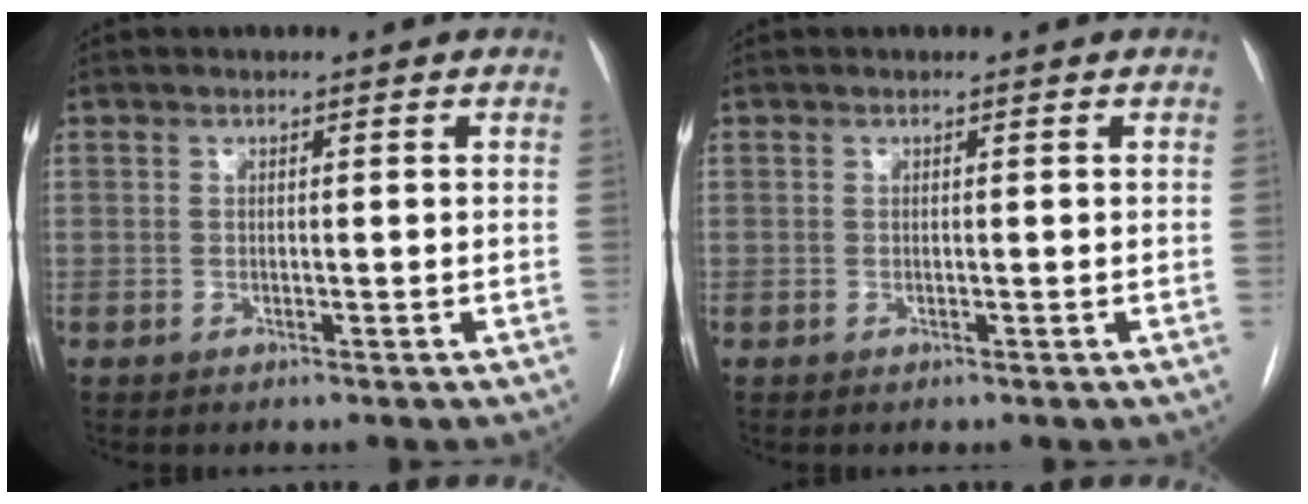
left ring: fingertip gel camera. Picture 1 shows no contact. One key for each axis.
{"total": 0.0}